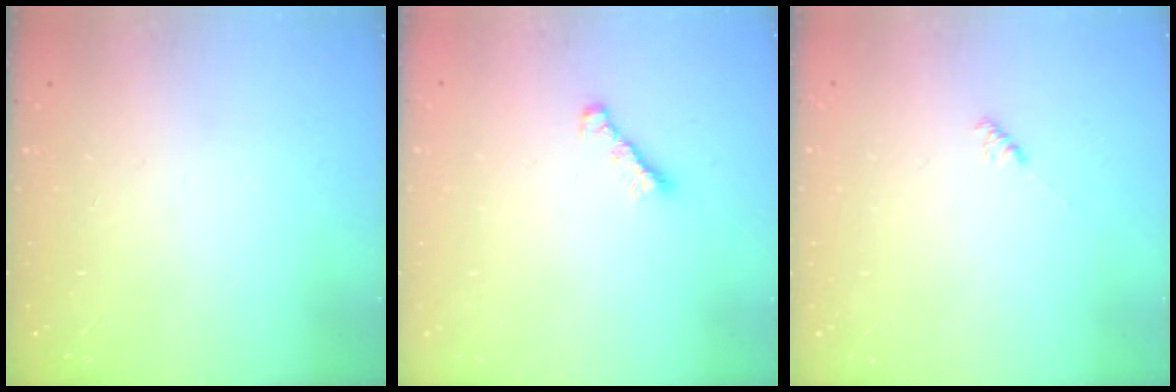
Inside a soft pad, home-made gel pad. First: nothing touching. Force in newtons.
{"total": 1.6, "press": 1.4, "slide": 0.6}
{"total": 2.1, "press": 2.0, "slide": 0.5}